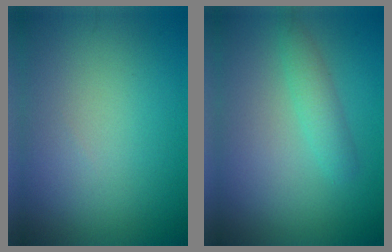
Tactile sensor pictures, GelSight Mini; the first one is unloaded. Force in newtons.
{"total": 2.0, "press": 2.0, "slide": 0.1}